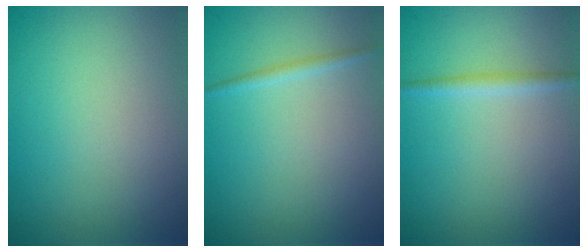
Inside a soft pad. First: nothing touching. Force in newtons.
{"total": 0.8, "press": 0.8, "slide": 0.0}
{"total": 1.2, "press": 1.2, "slide": 0.0}